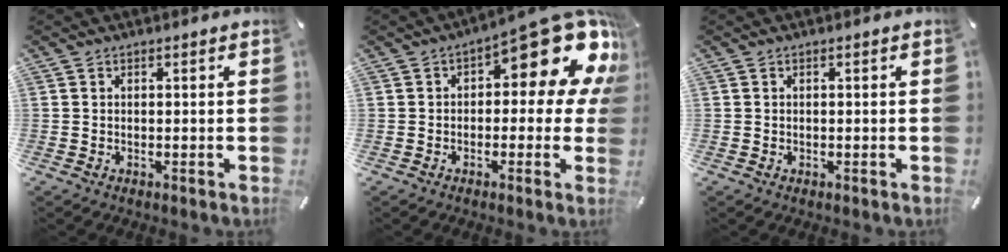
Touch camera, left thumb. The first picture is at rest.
{"total": 16.2, "force": [7.8, 6.5, 12.6], "torque": [-0.157, -0.067, 0.123]}
{"total": 0.0}